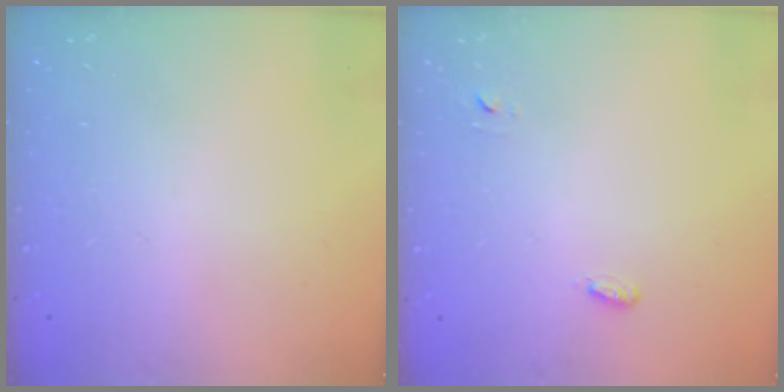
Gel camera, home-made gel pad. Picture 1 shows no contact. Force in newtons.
{"total": 2.8, "press": 2.7, "slide": 0.6}